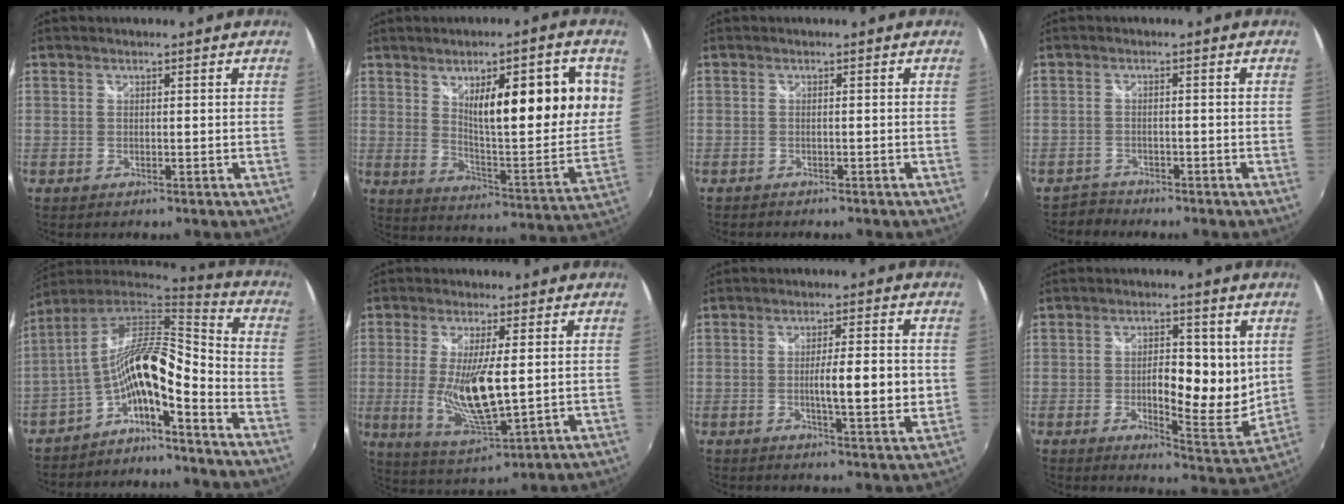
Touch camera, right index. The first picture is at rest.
{"total": 22.2, "force": [8.0, 6.3, 19.7], "torque": [-0.265, -0.002, 0.133]}
{"total": 1.4, "force": [-1.4, 0.2, 0.2], "torque": [-0.012, -0.008, -0.025]}
{"total": 2.6, "force": [-2.4, 0.7, -0.6], "torque": [0.004, 0.004, -0.047]}
{"total": 12.4, "force": [-5.6, 3.0, 10.7], "torque": [-0.187, 0.005, -0.116]}
{"total": 11.8, "force": [-0.2, 3.3, 11.3], "torque": [-0.221, -0.020, 0.004]}
{"total": 8.0, "force": [-0.4, 1.0, 8.0], "torque": [-0.130, -0.009, -0.004]}
{"total": 11.5, "force": [0.9, 4.7, 10.5], "torque": [-0.162, -0.017, 0.015]}